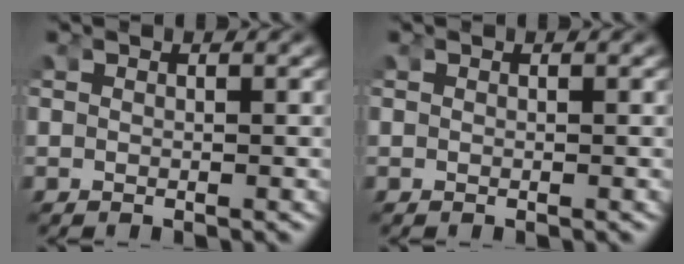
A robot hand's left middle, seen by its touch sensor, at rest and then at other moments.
{"total": 0.0}